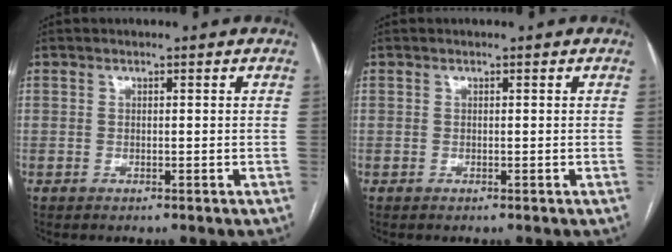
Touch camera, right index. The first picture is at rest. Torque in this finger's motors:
{"motor_torque": [0.00, 0.00, 0.00, 0.00]}